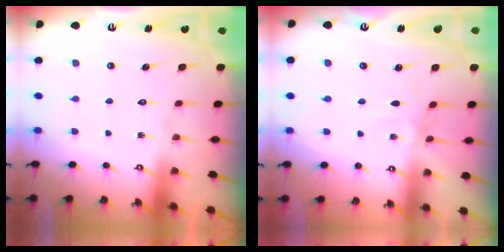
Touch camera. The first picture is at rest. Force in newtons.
{"total": 1.6, "press": 1.6, "slide": 0.3}